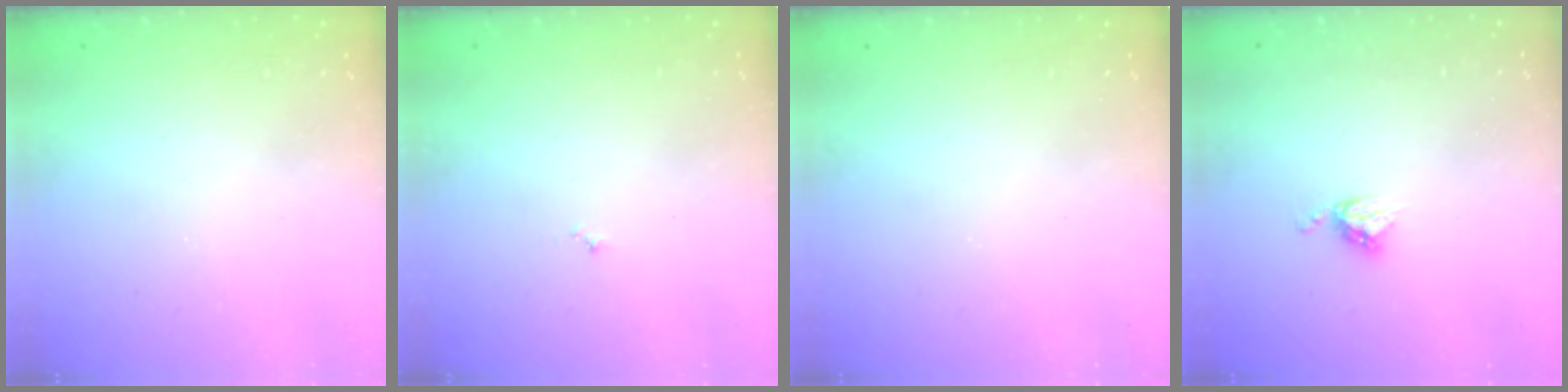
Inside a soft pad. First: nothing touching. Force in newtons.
{"total": 3.0, "press": 2.9, "slide": 0.3}
{"total": 0.0}
{"total": 4.9, "press": 4.8, "slide": 0.2}